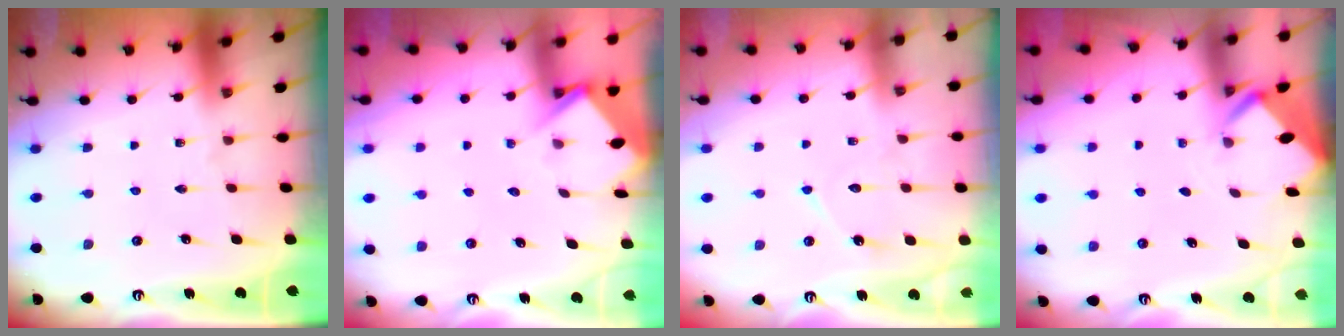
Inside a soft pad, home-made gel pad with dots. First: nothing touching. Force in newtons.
{"total": 3.8, "press": 3.8, "slide": 0.2}
{"total": 7.8, "press": 7.8, "slide": 0.7}
{"total": 2.2, "press": 2.2, "slide": 0.2}